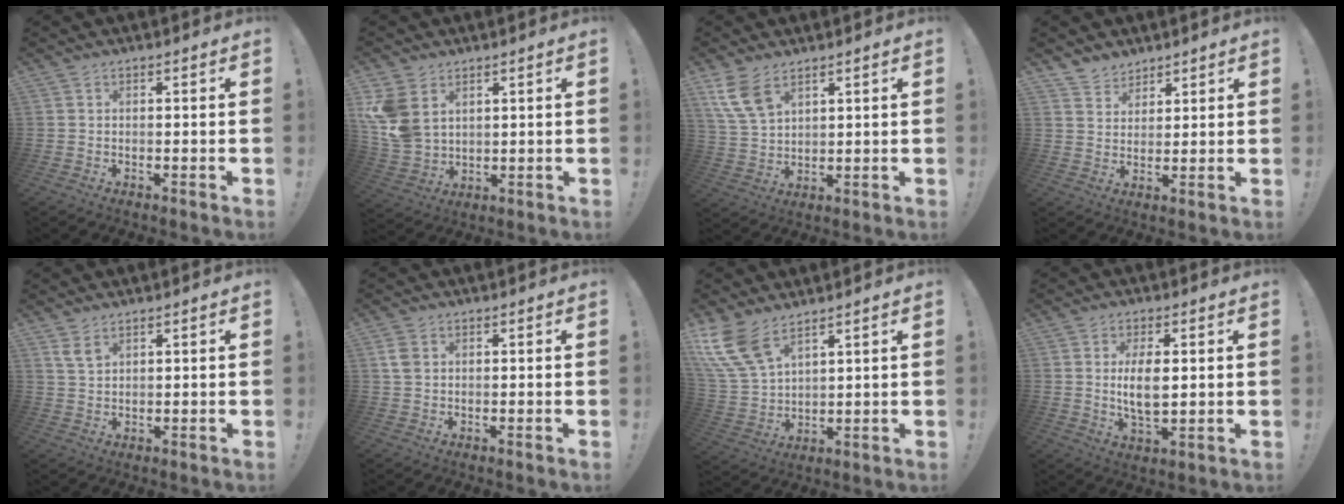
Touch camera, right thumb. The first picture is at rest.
{"total": 10.5, "force": [4.3, 7.6, 5.8], "torque": [-0.119, -0.016, 0.090]}
{"total": 9.0, "force": [5.7, 4.6, 5.3], "torque": [-0.105, -0.021, 0.111]}
{"total": 5.4, "force": [4.5, 3.0, 0.1], "torque": [-0.001, -0.035, 0.086]}
{"total": 3.8, "force": [2.7, 1.7, 2.1], "torque": [-0.028, -0.017, 0.048]}
{"total": 3.8, "force": [1.3, 2.6, 2.5], "torque": [-0.051, 0.000, 0.025]}
{"total": 12.1, "force": [8.3, 5.4, 7.0], "torque": [-0.160, -0.042, 0.161]}
{"total": 7.7, "force": [1.0, 3.5, 6.8], "torque": [-0.126, -0.012, 0.010]}